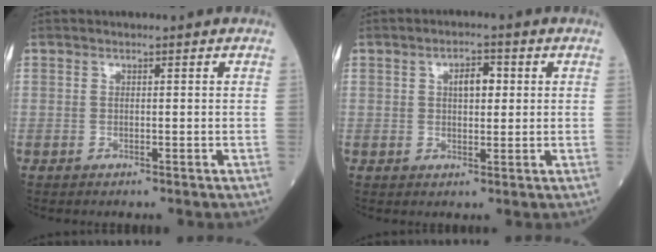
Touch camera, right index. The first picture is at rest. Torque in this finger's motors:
{"motor_torque": [0.08, 0.06, 0.02, 0.03]}